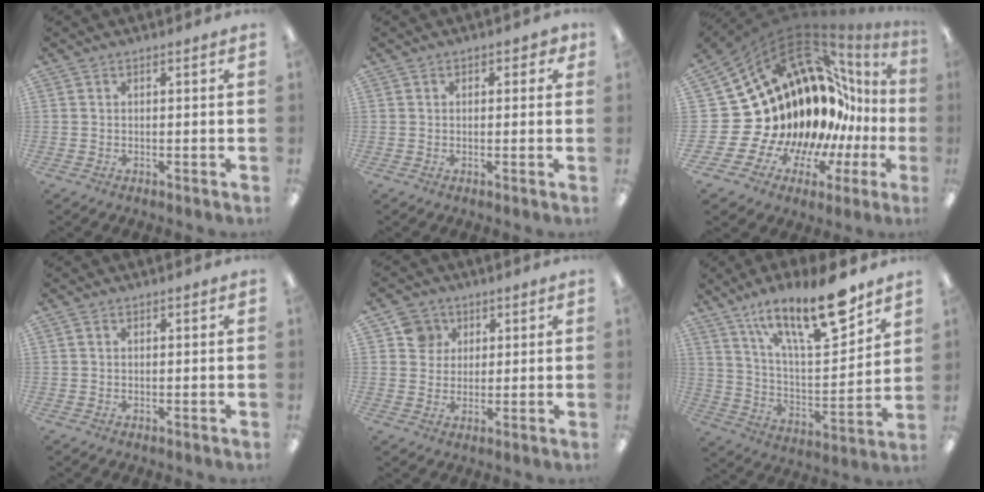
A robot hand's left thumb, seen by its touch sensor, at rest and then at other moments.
{"total": 2.1, "force": [0.7, 1.3, 1.5], "torque": [-0.013, 0.000, 0.008]}
{"total": 21.6, "force": [3.7, 16.5, 13.4], "torque": [-0.175, -0.133, 0.156]}
{"total": 0.7, "force": [0.3, 0.4, 0.5], "torque": [-0.002, 0.000, 0.003]}
{"total": 6.1, "force": [2.7, 5.4, 0.9], "torque": [-0.008, -0.002, 0.047]}
{"total": 20.4, "force": [14.4, 5.7, 13.2], "torque": [-0.210, -0.089, 0.236]}